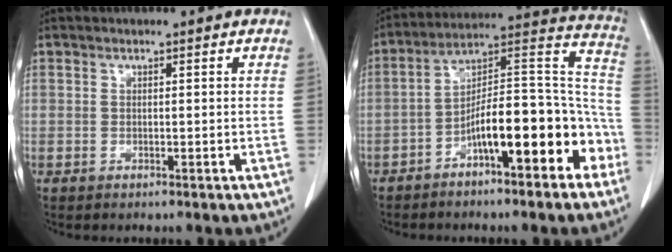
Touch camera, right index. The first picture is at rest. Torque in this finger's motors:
{"motor_torque": [1.14, -0.72, 0.48, 0.21]}